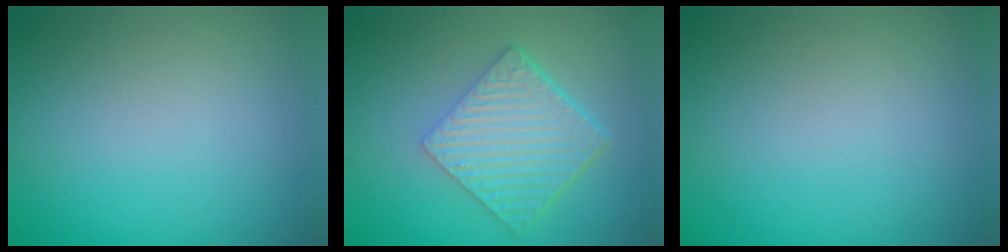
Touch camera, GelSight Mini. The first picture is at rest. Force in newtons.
{"total": 6.5, "press": 4.4, "slide": 4.7}
{"total": 0.0}